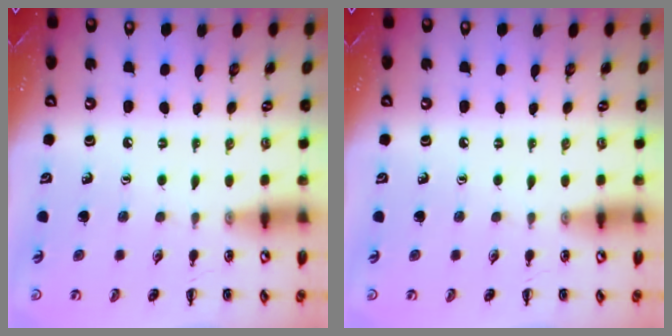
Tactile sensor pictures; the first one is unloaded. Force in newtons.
{"total": 0.0}